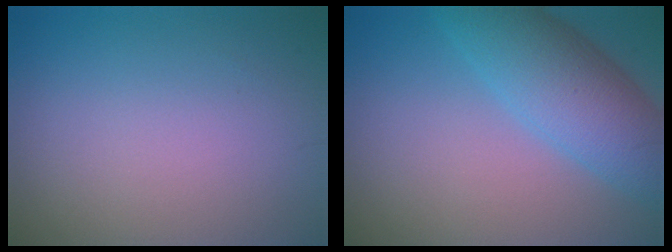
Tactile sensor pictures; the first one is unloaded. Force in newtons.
{"total": 6.7, "press": 6.6, "slide": 0.2}